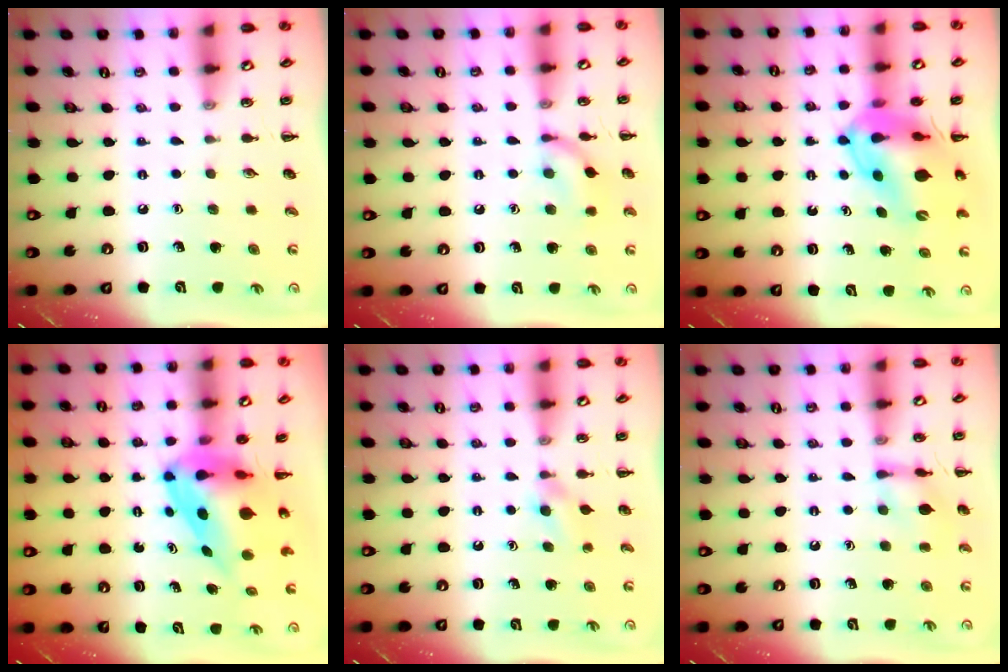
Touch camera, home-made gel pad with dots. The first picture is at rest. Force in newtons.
{"total": 9.4, "press": 9.4, "slide": 0.5}
{"total": 16.3, "press": 15.6, "slide": 4.7}
{"total": 9.0, "press": 8.7, "slide": 2.0}
{"total": 3.6, "press": 3.3, "slide": 1.4}
{"total": 9.5, "press": 9.5, "slide": 0.5}